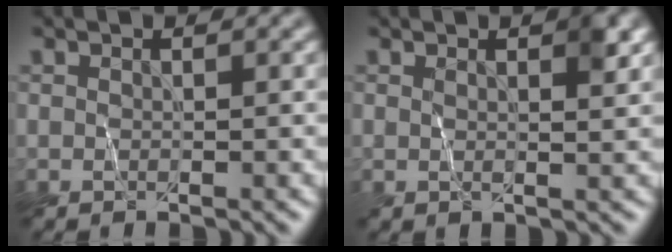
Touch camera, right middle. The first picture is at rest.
{"total": 1.7, "force": [0.8, 0.4, 1.4], "torque": [-0.014, 0.000, 0.013]}